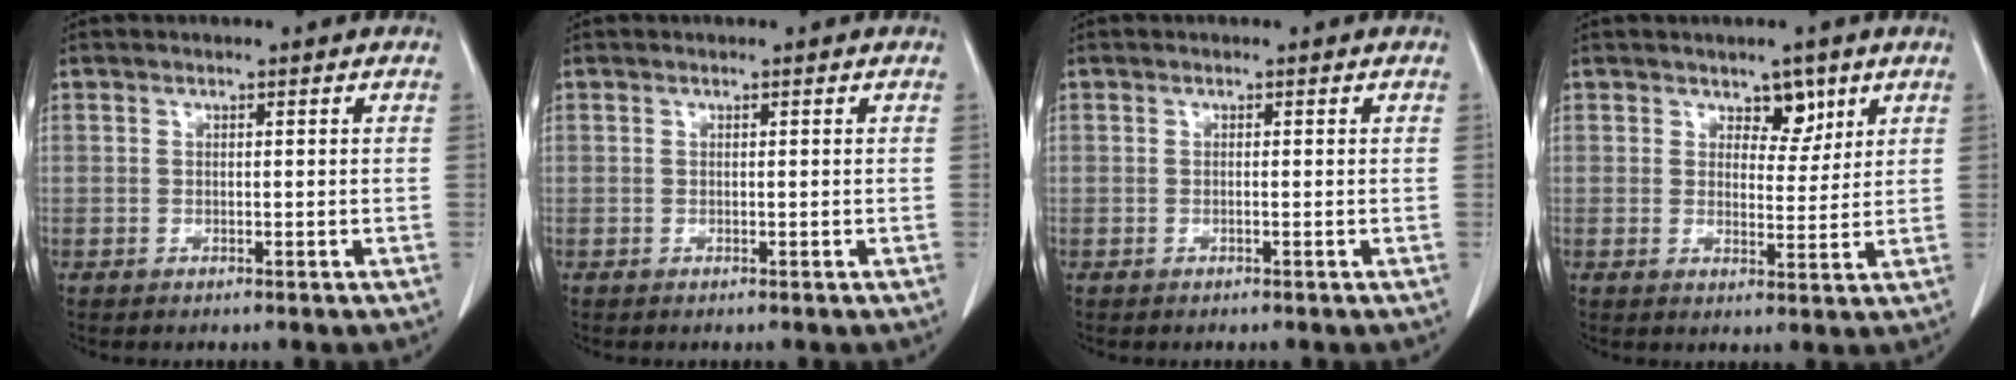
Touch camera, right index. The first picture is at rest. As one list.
[{"total": 0.0}, {"total": 0.0}, {"total": 3.9, "force": [2.5, 2.2, 2.0], "torque": [-0.018, -0.003, 0.039]}]